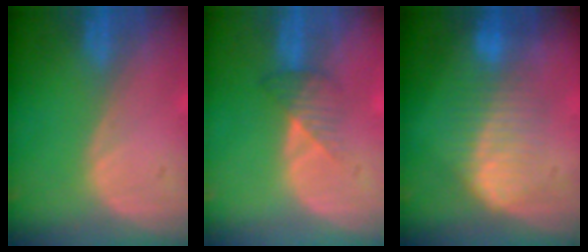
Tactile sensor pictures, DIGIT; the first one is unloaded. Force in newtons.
{"total": 3.3, "press": 3.1, "slide": 1.2}
{"total": 6.9, "press": 6.6, "slide": 1.8}